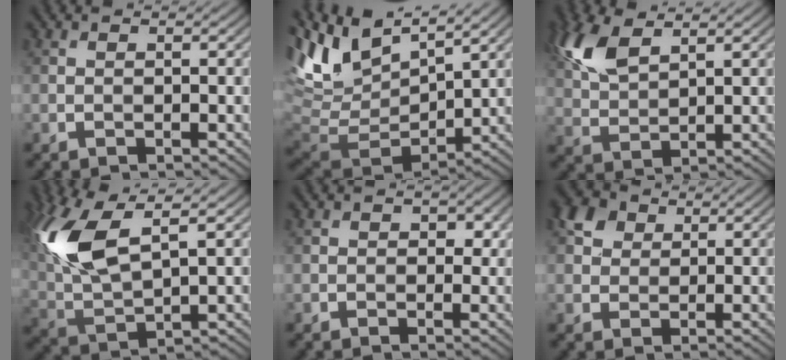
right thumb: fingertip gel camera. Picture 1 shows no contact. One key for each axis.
{"total": 12.0, "fx": 5.8, "fy": 5.7, "fz": 8.8, "tx": -0.219, "ty": 0.005, "tz": 0.117}
{"total": 7.8, "fx": 4.2, "fy": 3.4, "fz": 5.6, "tx": -0.148, "ty": 0.014, "tz": 0.089}
{"total": 12.2, "fx": 4.8, "fy": 4.8, "fz": 10.1, "tx": -0.254, "ty": 0.011, "tz": 0.098}
{"total": 1.6, "fx": 0.4, "fy": 1.3, "fz": 0.9, "tx": -0.016, "ty": -0.005, "tz": 0.004}
{"total": 4.5, "fx": 2.0, "fy": 3.5, "fz": 2.0, "tx": -0.050, "ty": 0.008, "tz": 0.037}